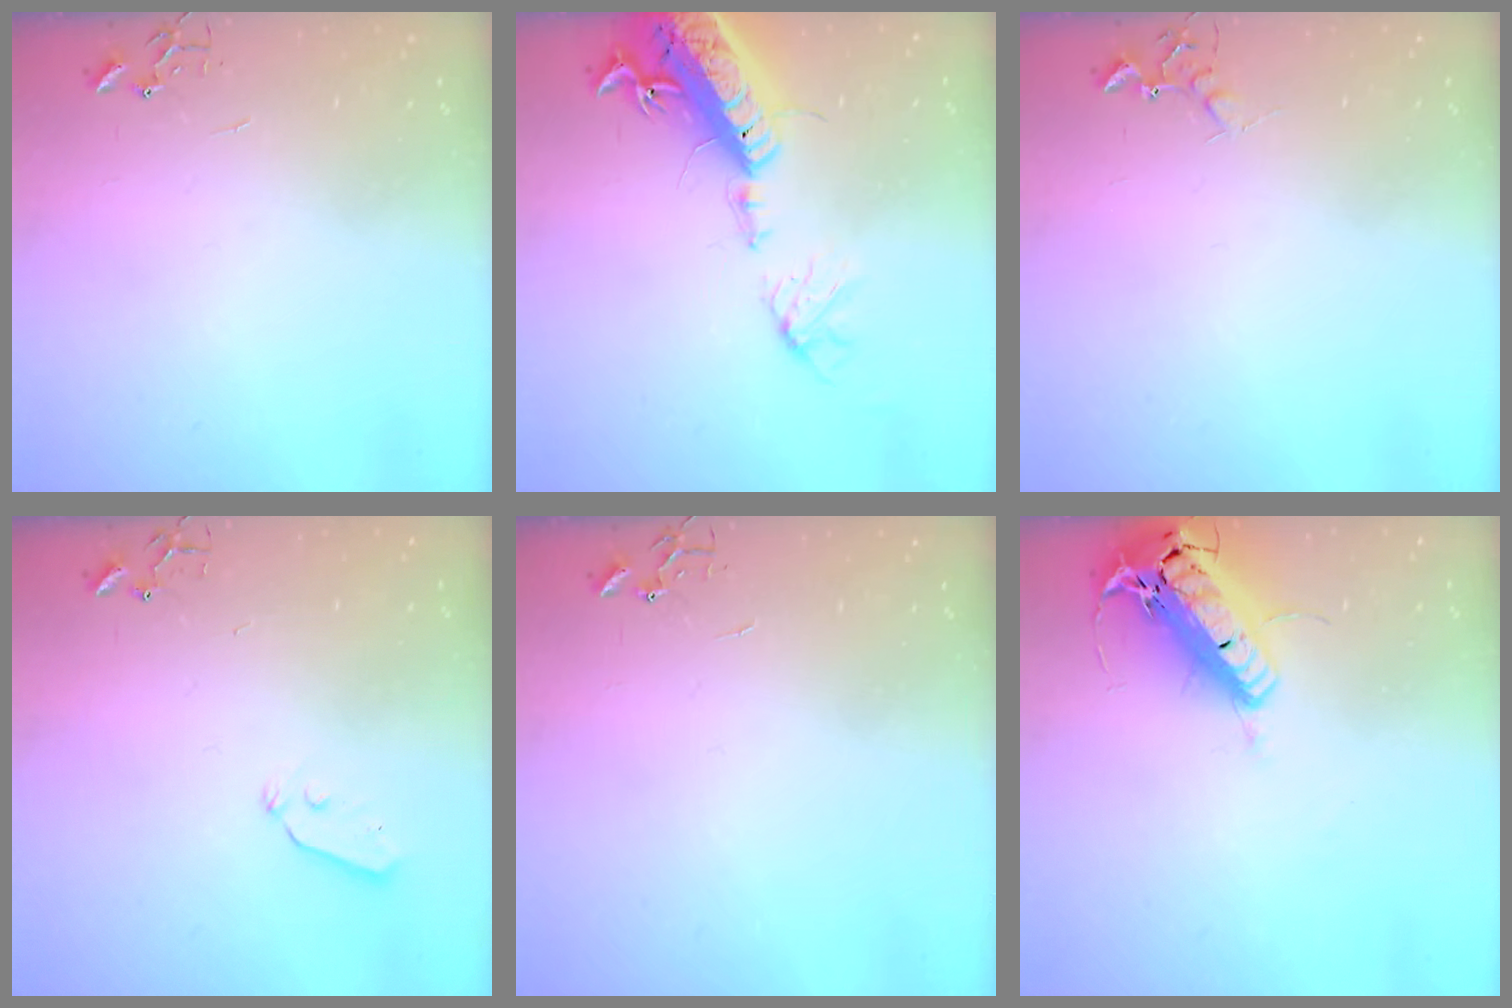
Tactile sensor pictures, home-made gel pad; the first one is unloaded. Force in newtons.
{"total": 20.3, "press": 19.8, "slide": 4.4}
{"total": 5.8, "press": 5.7, "slide": 1.0}
{"total": 3.8, "press": 3.7, "slide": 0.7}
{"total": 0.0}
{"total": 22.0, "press": 21.5, "slide": 4.5}